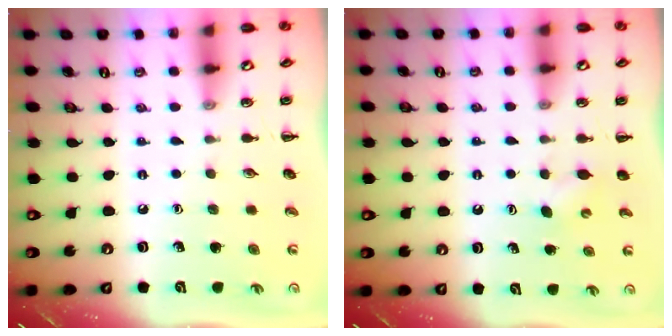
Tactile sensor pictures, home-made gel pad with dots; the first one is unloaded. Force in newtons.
{"total": 2.9, "press": 2.9, "slide": 0.6}